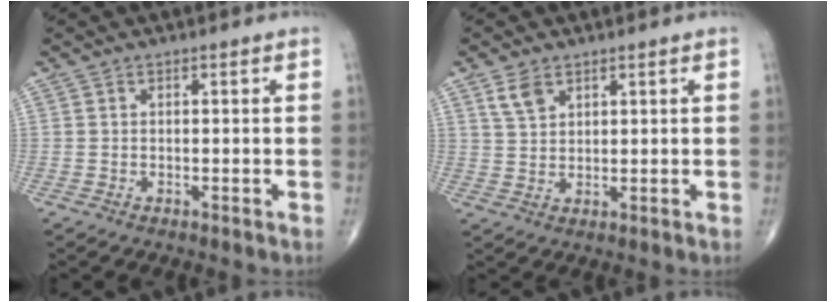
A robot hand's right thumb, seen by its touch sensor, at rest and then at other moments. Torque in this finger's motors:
{"motor_torque": [-0.42, 0.42, 0.07, 0.04, 0.00]}